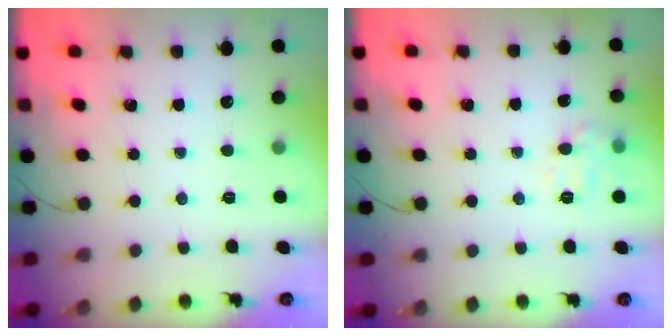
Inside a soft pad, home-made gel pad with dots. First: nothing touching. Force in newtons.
{"total": 8.3, "press": 8.2, "slide": 0.6}